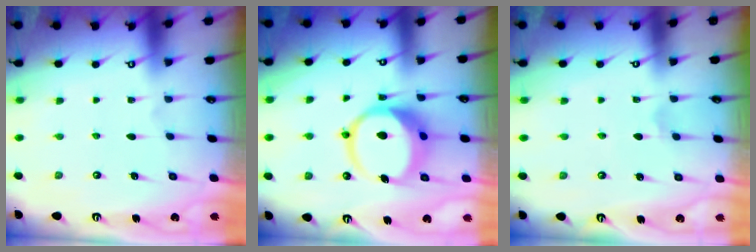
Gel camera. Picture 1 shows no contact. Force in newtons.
{"total": 12.1, "press": 12.0, "slide": 1.4}
{"total": 2.0, "press": 2.0, "slide": 0.2}